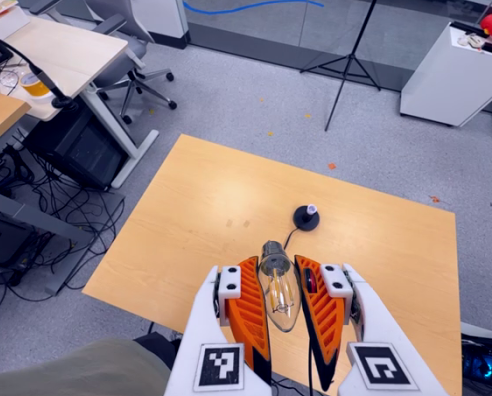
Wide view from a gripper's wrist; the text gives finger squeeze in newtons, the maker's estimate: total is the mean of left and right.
{"total": 21.9, "left": 24.0, "right": 19.7}